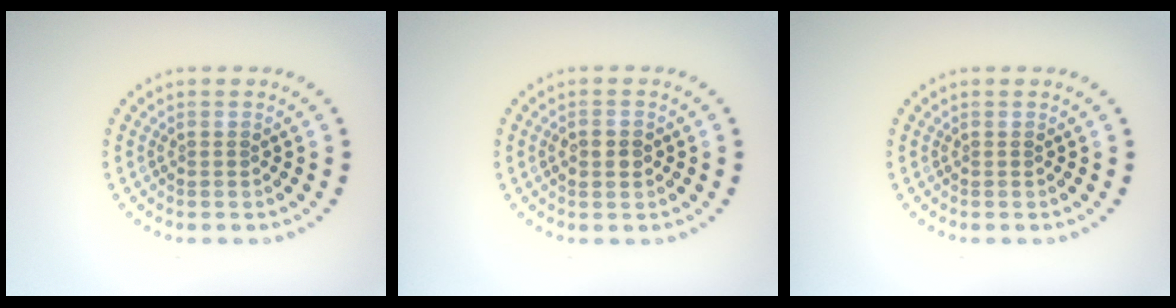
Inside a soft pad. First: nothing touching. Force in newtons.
{"total": 2.1, "press": 2.1, "slide": 0.2}
{"total": 0.0}